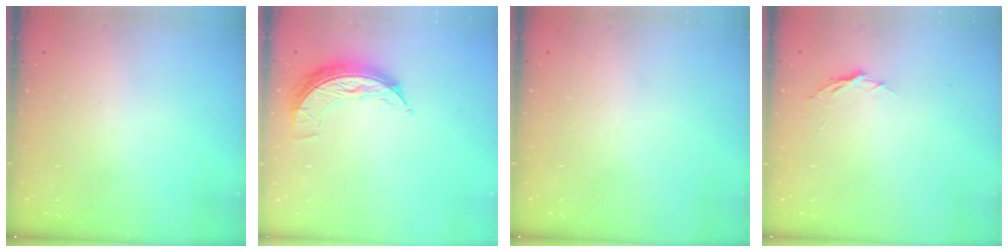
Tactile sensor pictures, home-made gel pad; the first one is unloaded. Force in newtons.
{"total": 8.3, "press": 8.3, "slide": 0.5}
{"total": 0.0}
{"total": 3.7, "press": 3.6, "slide": 0.4}